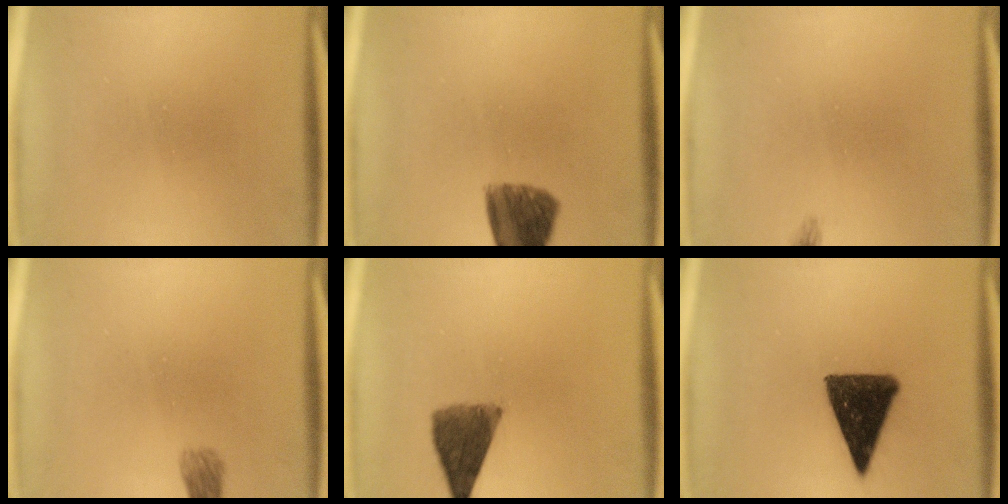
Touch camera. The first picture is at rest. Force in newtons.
{"total": 8.6}
{"total": 0.9}
{"total": 2.3}
{"total": 7.1}
{"total": 11.5}